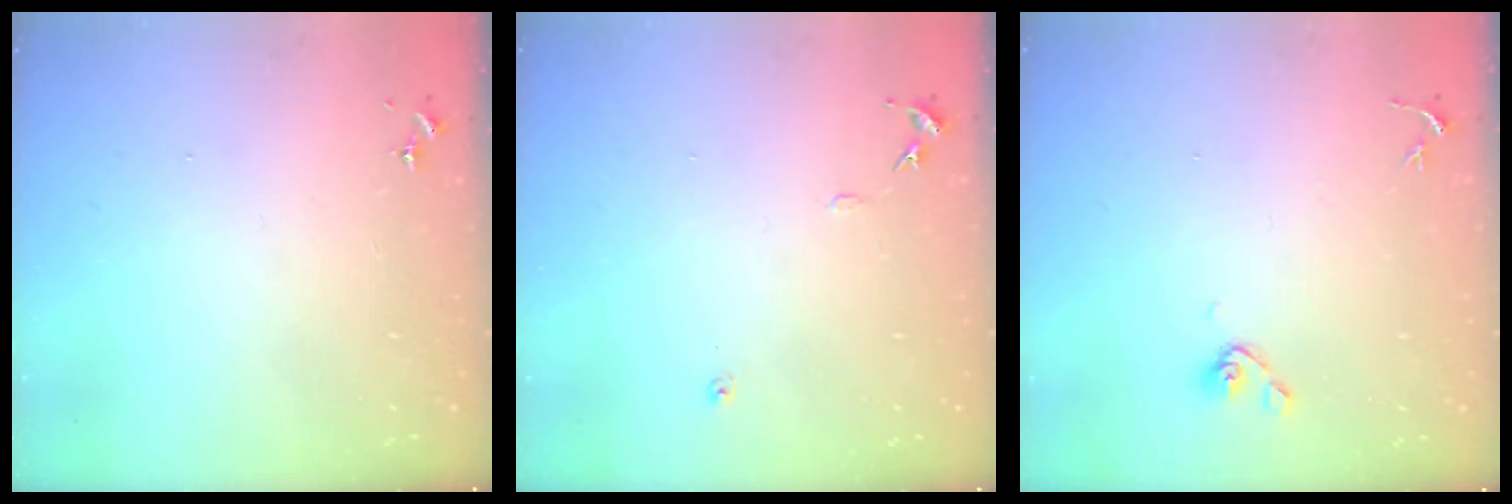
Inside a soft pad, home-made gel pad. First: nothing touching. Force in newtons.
{"total": 6.1, "press": 6.1, "slide": 0.7}
{"total": 5.9, "press": 5.4, "slide": 2.4}